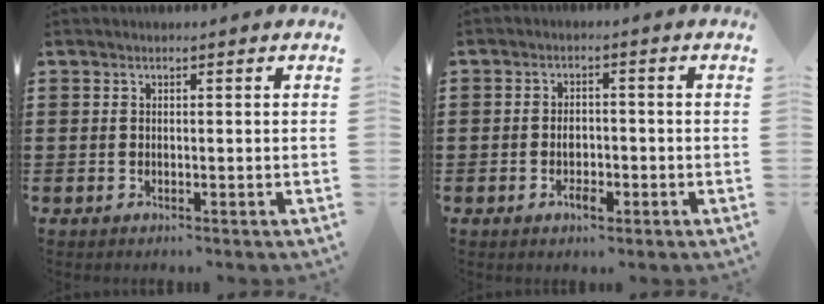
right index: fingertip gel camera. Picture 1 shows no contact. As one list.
[{"total": 3.0, "force": [-1.2, 1.7, 2.2], "torque": [-0.035, -0.002, -0.025]}]